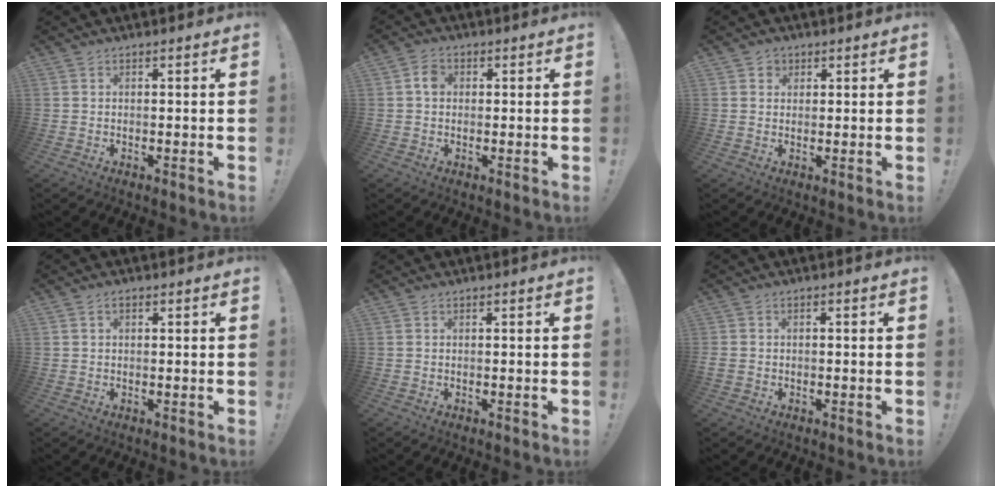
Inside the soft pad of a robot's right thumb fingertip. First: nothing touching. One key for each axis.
{"total": 3.6, "fx": 0.2, "fy": 2.8, "fz": 2.2, "tx": -0.038, "ty": 0.010, "tz": 0.004}
{"total": 2.6, "fx": 1.2, "fy": 2.3, "fz": 0.3, "tx": 0.002, "ty": -0.004, "tz": 0.020}
{"total": 1.1, "fx": 0.2, "fy": 0.8, "fz": 0.7, "tx": -0.014, "ty": 0.004, "tz": 0.005}
{"total": 0.0}
{"total": 1.8, "fx": -1.1, "fy": 1.2, "fz": 0.9, "tx": -0.014, "ty": 0.007, "tz": -0.019}